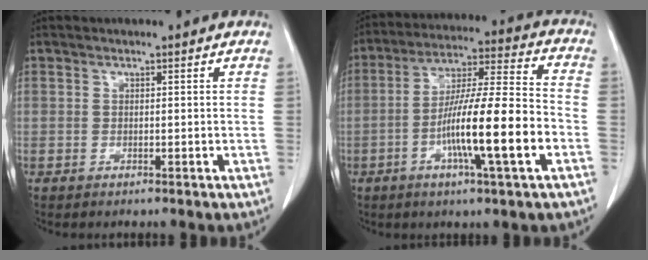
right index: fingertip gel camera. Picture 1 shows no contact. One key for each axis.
{"total": 15.6, "fx": -4.8, "fy": 0.5, "fz": 14.8, "tx": -0.260, "ty": -0.002, "tz": -0.084}